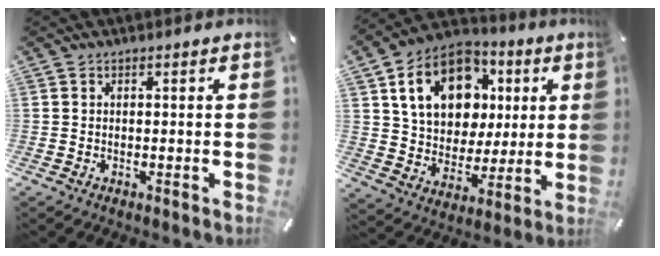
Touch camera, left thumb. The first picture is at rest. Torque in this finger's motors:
{"motor_torque": [2.50, 2.50, 1.66, -1.11, 0.29]}